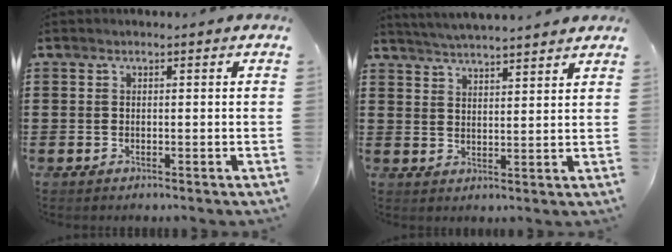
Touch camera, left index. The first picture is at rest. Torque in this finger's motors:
{"motor_torque": [2.14, 0.00, 0.52, 0.12]}